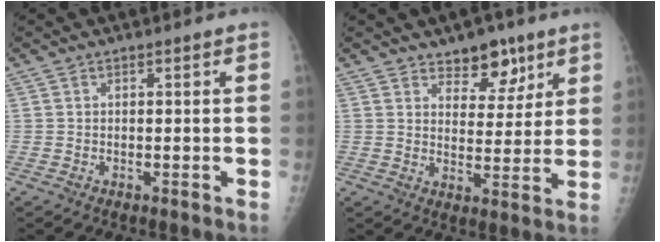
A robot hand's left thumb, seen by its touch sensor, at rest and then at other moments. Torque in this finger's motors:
{"motor_torque": [1.10, 0.65, 0.42, -0.37, 0.01]}